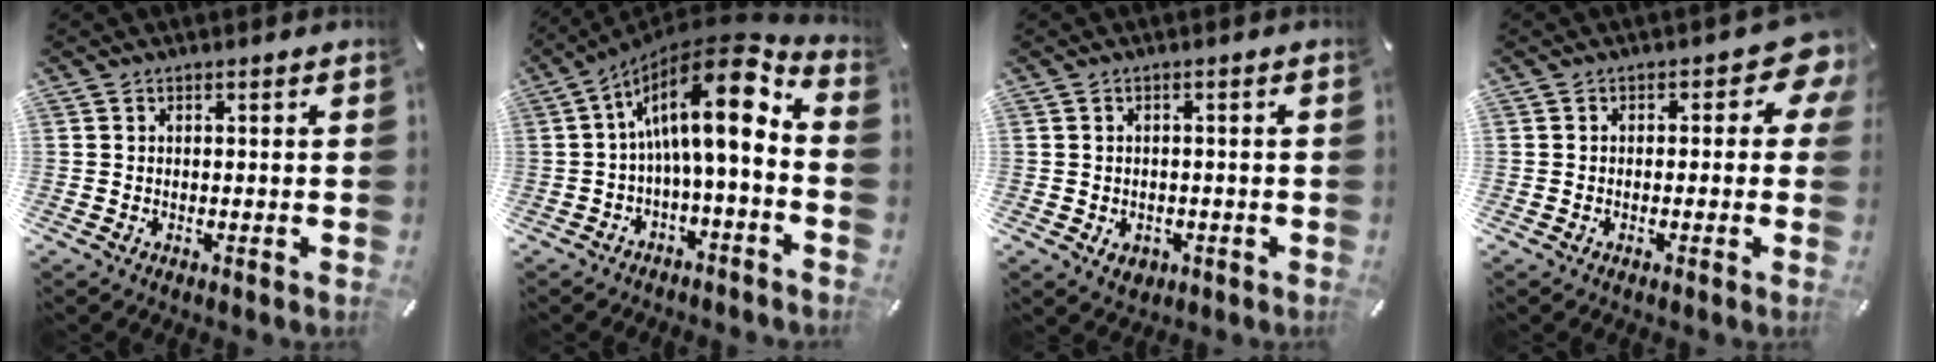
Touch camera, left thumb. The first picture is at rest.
{"total": 16.8, "force": [3.3, 5.4, 15.6], "torque": [-0.249, -0.020, 0.049]}
{"total": 2.8, "force": [-1.0, 2.4, 1.1], "torque": [-0.010, 0.002, -0.020]}
{"total": 6.3, "force": [1.3, 3.6, 5.0], "torque": [-0.063, -0.004, 0.017]}